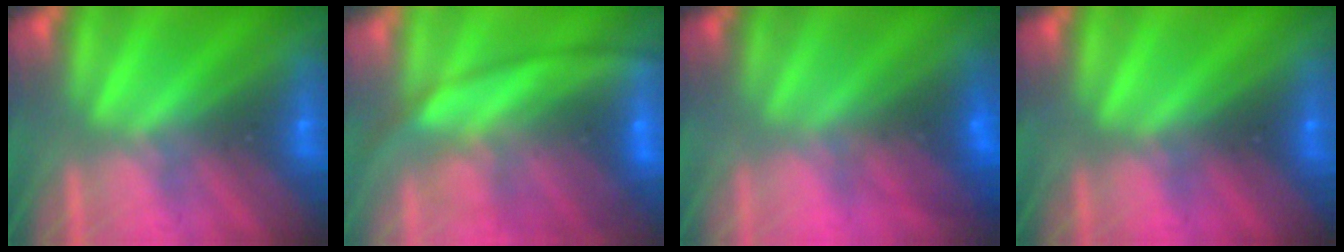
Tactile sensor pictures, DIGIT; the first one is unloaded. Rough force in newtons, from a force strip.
{"total": 14.6}
{"total": 2.8}
{"total": 4.0}